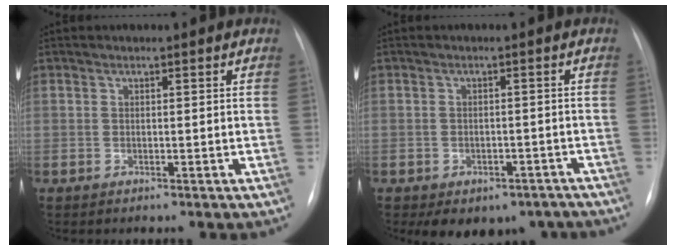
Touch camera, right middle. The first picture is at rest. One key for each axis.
{"total": 8.9, "fx": -6.5, "fy": 5.4, "fz": 3.1, "tx": -0.030, "ty": 0.015, "tz": -0.074}